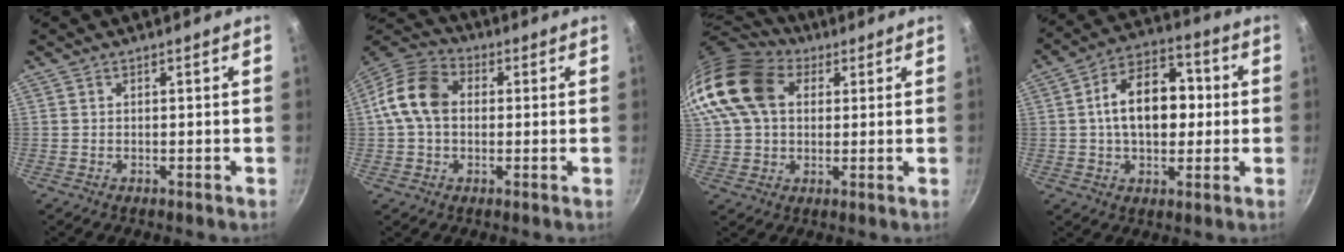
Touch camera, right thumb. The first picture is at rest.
{"total": 11.7, "force": [1.0, 8.6, 7.9], "torque": [-0.128, 0.027, 0.000]}
{"total": 18.0, "force": [5.3, 13.0, 11.3], "torque": [-0.227, 0.023, 0.083]}
{"total": 15.0, "force": [0.9, 9.7, 11.4], "torque": [-0.142, 0.029, 0.000]}